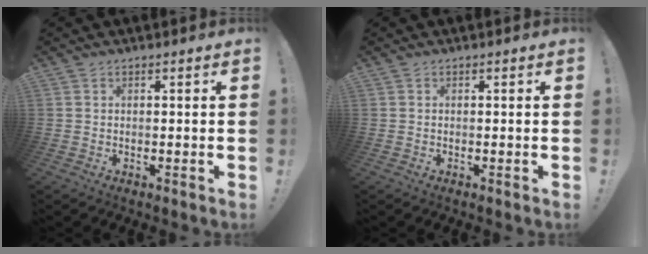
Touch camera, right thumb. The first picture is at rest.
{"total": 0.0}